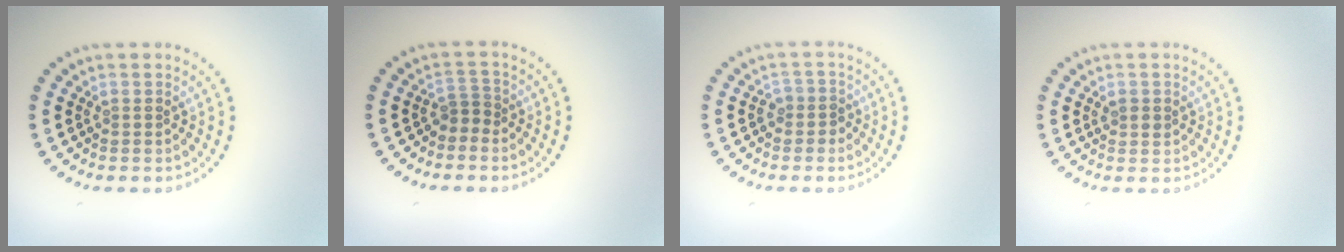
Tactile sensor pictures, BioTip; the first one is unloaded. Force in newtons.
{"total": 1.5, "press": 1.0, "slide": 1.1}
{"total": 1.5, "press": 1.2, "slide": 0.9}
{"total": 1.1, "press": 1.1, "slide": 0.1}